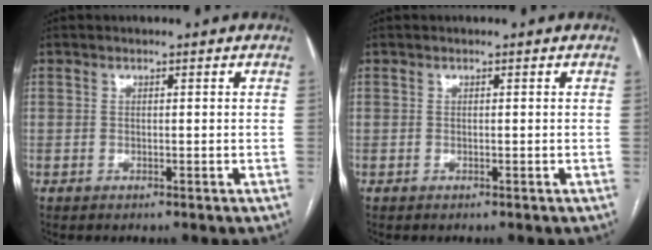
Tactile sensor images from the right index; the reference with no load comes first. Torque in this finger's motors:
{"motor_torque": [0.00, 0.00, 0.00, 0.01]}